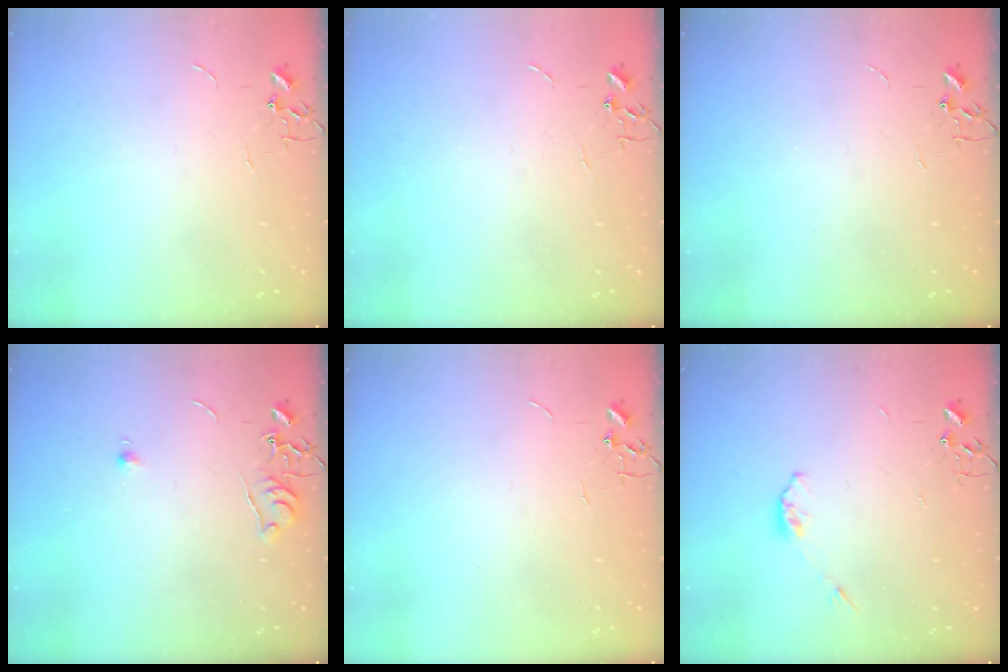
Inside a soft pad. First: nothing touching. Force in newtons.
{"total": 0.0}
{"total": 0.0}
{"total": 6.2, "press": 6.1, "slide": 0.7}
{"total": 0.0}
{"total": 3.3, "press": 3.3, "slide": 0.6}